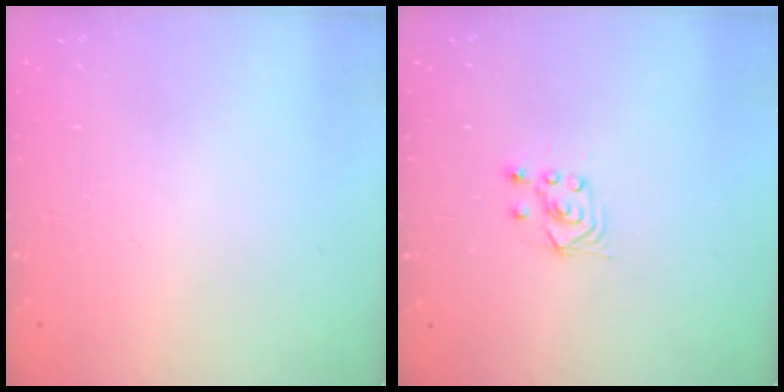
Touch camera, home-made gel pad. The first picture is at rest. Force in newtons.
{"total": 2.8, "press": 2.4, "slide": 1.4}